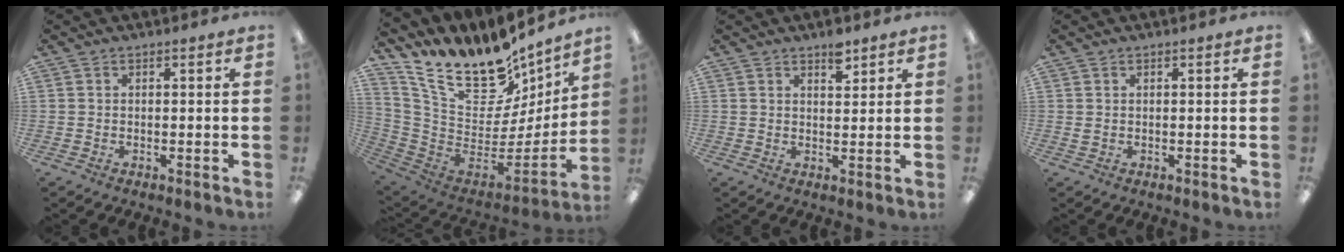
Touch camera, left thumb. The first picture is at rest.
{"total": 19.7, "force": [15.2, 8.7, 8.9], "torque": [-0.154, -0.129, 0.272]}
{"total": 4.7, "force": [3.3, 2.2, 2.5], "torque": [-0.015, -0.022, 0.051]}
{"total": 0.9, "force": [0.3, 0.5, 0.6], "torque": [-0.013, 0.004, 0.005]}